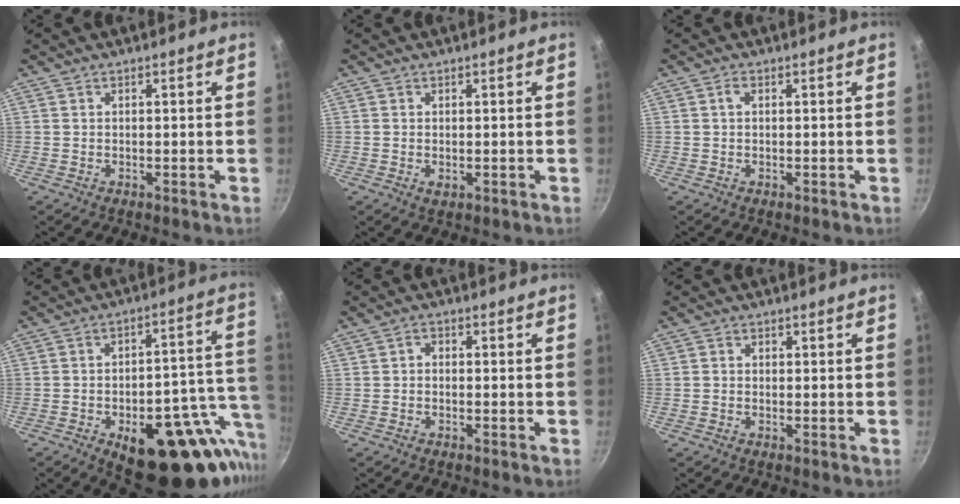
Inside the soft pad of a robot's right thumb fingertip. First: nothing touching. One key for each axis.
{"total": 1.3, "fx": -0.2, "fy": 0.9, "fz": 0.9, "tx": -0.016, "ty": -0.002, "tz": -0.002}
{"total": 1.1, "fx": 0.1, "fy": 0.7, "fz": 0.8, "tx": -0.017, "ty": 0.005, "tz": 0.001}
{"total": 25.2, "fx": -9.6, "fy": 12.0, "fz": 20.0, "tx": -0.203, "ty": 0.026, "tz": -0.120}
{"total": 1.5, "fx": -0.6, "fy": 1.1, "fz": 0.9, "tx": -0.018, "ty": 0.010, "tz": -0.014}
{"total": 1.0, "fx": -0.1, "fy": 0.9, "fz": 0.4, "tx": -0.007, "ty": 0.005, "tz": -0.003}